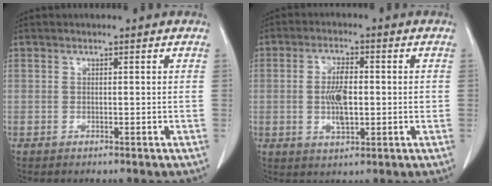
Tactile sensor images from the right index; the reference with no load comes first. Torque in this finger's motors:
{"motor_torque": [0.95, 0.02, 0.34, 0.11]}